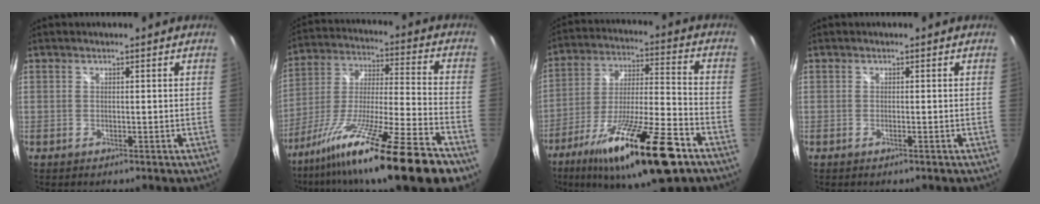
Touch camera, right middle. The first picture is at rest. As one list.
[{"total": 24.0, "force": [-16.3, 0.0, 17.6], "torque": [-0.305, -0.063, -0.277]}, {"total": 22.9, "force": [-13.6, 3.9, 18.0], "torque": [-0.324, -0.036, -0.231]}, {"total": 0.6, "force": [-0.2, -0.3, 0.4], "torque": [-0.004, 0.001, -0.004]}]